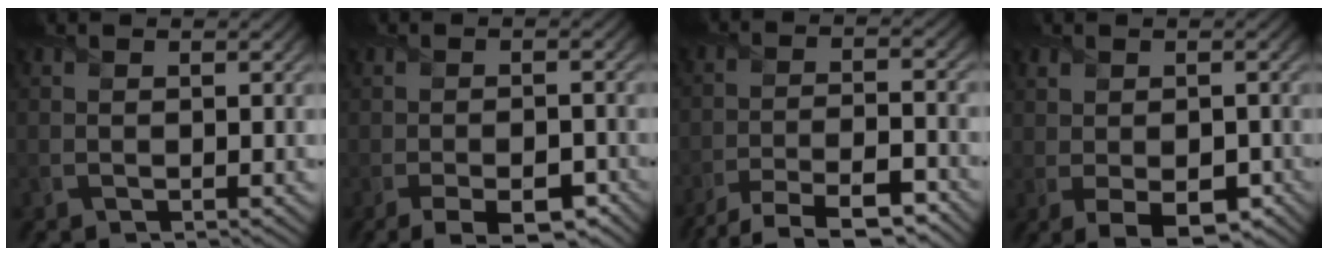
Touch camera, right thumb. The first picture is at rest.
{"total": 6.8, "force": [-4.0, 2.6, 4.8], "torque": [-0.077, -0.010, -0.056]}
{"total": 9.7, "force": [-7.7, 2.4, 5.4], "torque": [-0.094, -0.003, -0.133]}
{"total": 5.4, "force": [-1.6, 3.0, 4.2], "torque": [-0.080, -0.015, -0.019]}